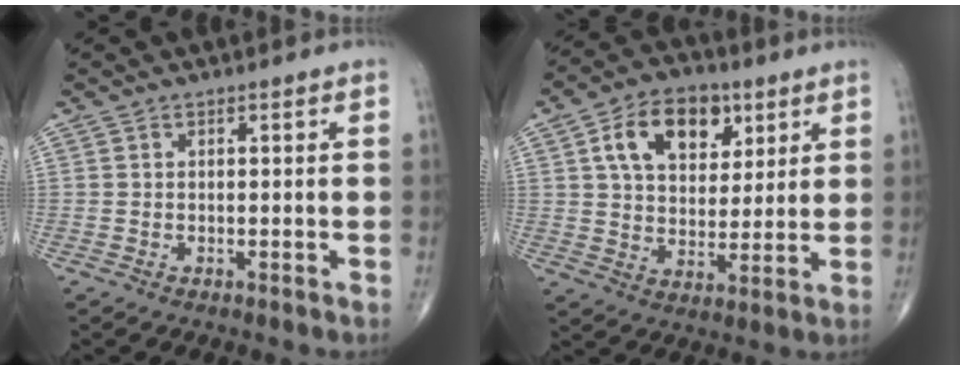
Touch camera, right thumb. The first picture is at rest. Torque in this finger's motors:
{"motor_torque": [0.72, 2.40, 0.44, -0.26, 0.04]}